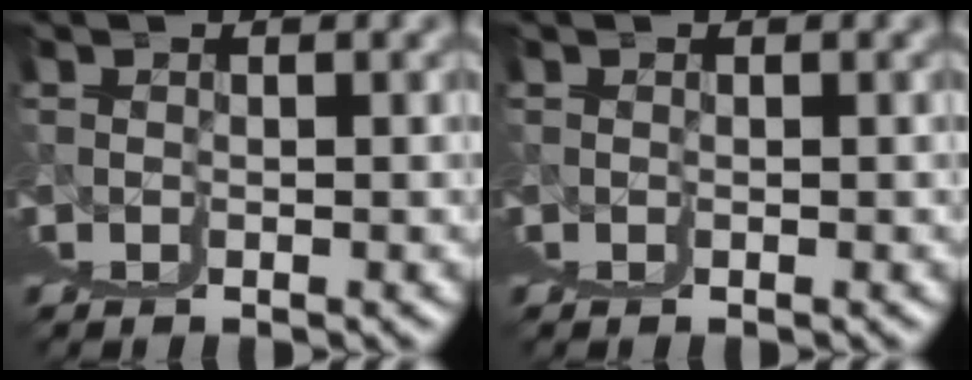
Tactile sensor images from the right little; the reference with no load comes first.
{"total": 0.0}